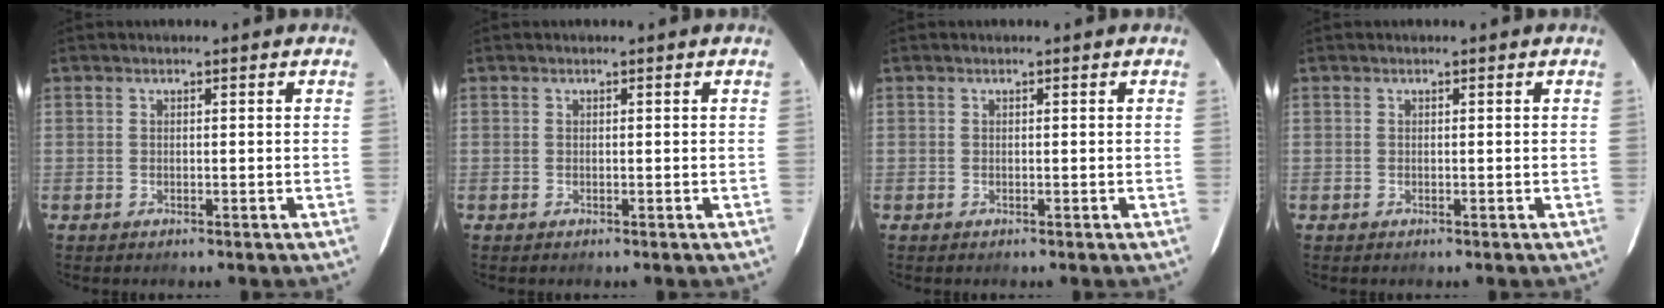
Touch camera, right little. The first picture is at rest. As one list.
[{"total": 0.0}, {"total": 0.0}, {"total": 0.0}]